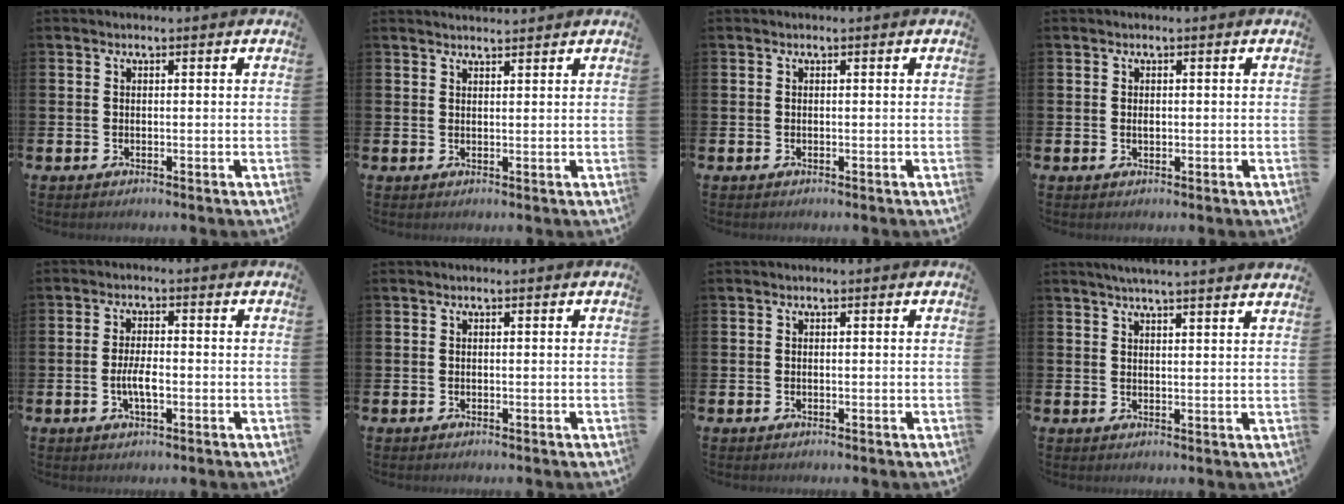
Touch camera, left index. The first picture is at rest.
{"total": 1.7, "force": [1.7, 0.1, 0.1], "torque": [0.007, -0.010, 0.029]}
{"total": 0.0}
{"total": 0.7, "force": [0.0, 0.4, 0.5], "torque": [-0.005, 0.000, -0.002]}
{"total": 3.6, "force": [-0.7, 1.3, 3.3], "torque": [-0.045, -0.003, -0.017]}
{"total": 0.0}
{"total": 0.0}
{"total": 3.8, "force": [3.7, -0.8, 0.7], "torque": [-0.016, -0.017, 0.065]}